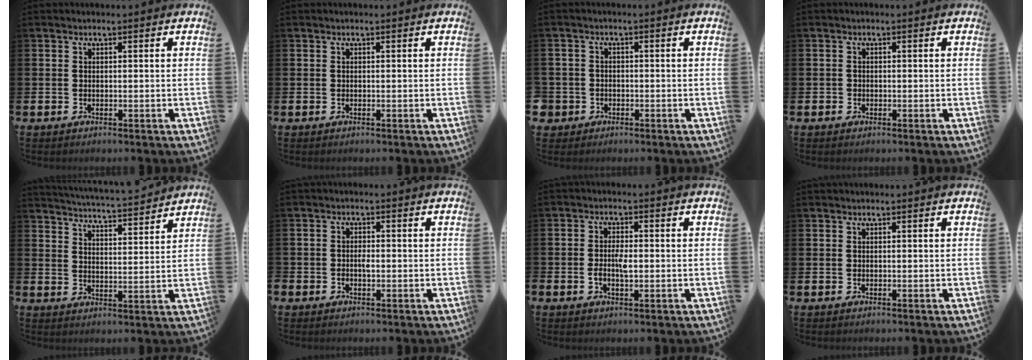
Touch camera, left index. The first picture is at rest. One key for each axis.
{"total": 0.0}
{"total": 2.0, "fx": -1.0, "fy": 1.7, "fz": -0.1, "tx": -0.010, "ty": 0.007, "tz": -0.024}
{"total": 0.6, "fx": -0.3, "fy": 0.6, "fz": 0.1, "tx": -0.001, "ty": 0.004, "tz": -0.008}
{"total": 4.9, "fx": 4.8, "fy": -0.3, "fz": 0.4, "tx": -0.021, "ty": -0.040, "tz": 0.083}
{"total": 1.4, "fx": -0.6, "fy": 1.0, "fz": 0.7, "tx": -0.004, "ty": -0.002, "tz": -0.014}
{"total": 2.5, "fx": -0.5, "fy": 1.2, "fz": 2.2, "tx": -0.038, "ty": 0.003, "tz": -0.010}
{"total": 0.0}